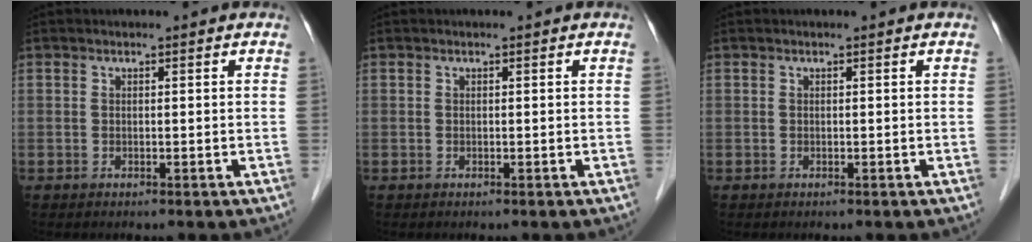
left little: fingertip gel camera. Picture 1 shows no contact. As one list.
[{"total": 0.0}, {"total": 0.0}]